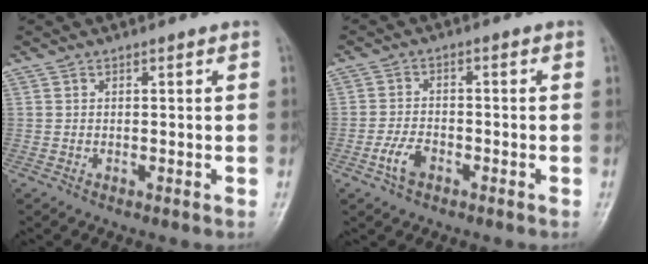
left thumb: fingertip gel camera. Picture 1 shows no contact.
{"total": 4.3, "force": [-2.2, 2.5, 2.7], "torque": [-0.054, 0.015, -0.045]}